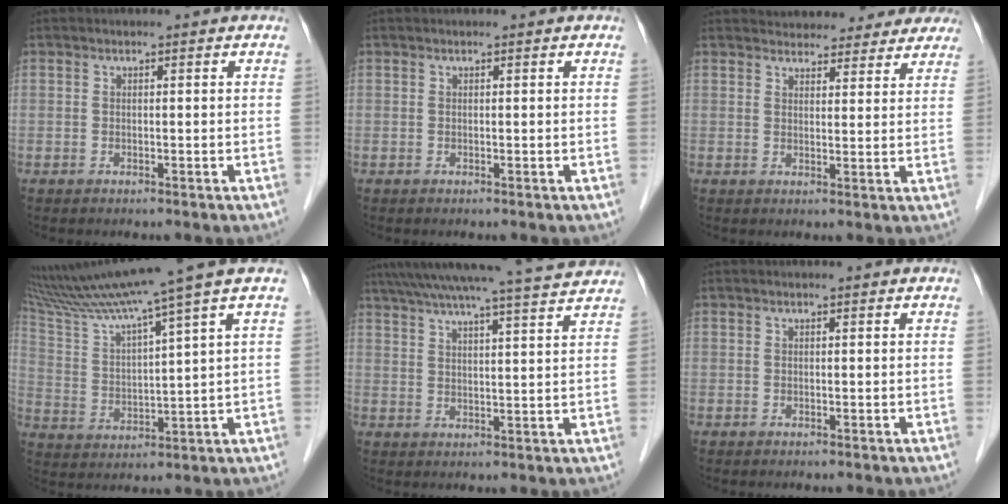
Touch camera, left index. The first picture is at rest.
{"total": 0.0}
{"total": 15.2, "force": [14.2, 4.7, 3.1], "torque": [-0.018, 0.012, 0.162]}
{"total": 14.5, "force": [11.7, -3.0, 8.0], "torque": [-0.146, -0.005, 0.202]}
{"total": 20.2, "force": [18.4, -0.4, 8.3], "torque": [-0.145, 0.008, 0.251]}
{"total": 0.0}